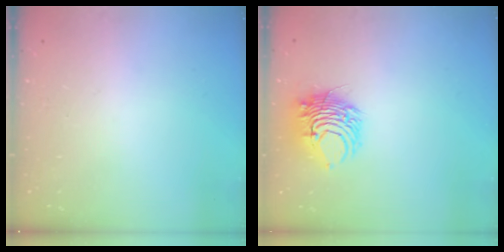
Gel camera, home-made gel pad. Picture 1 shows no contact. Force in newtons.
{"total": 8.7, "press": 8.7, "slide": 0.9}